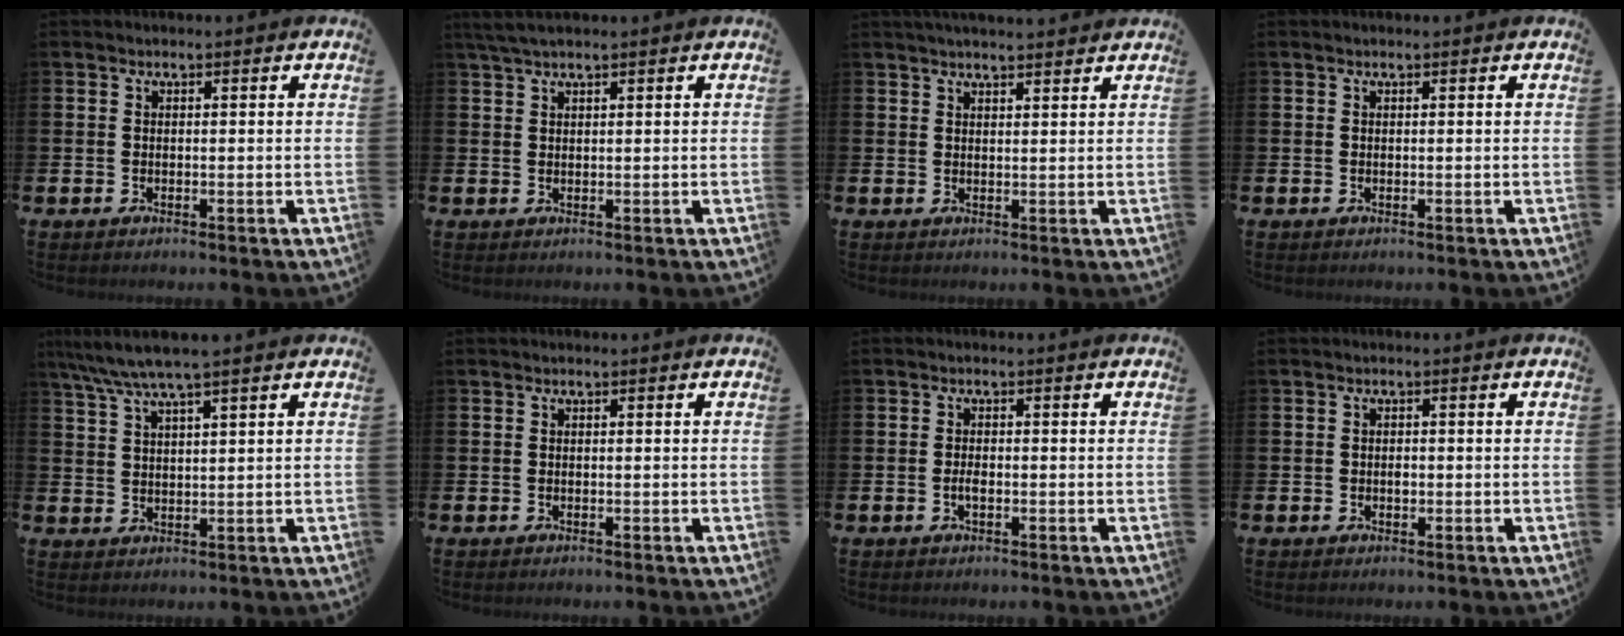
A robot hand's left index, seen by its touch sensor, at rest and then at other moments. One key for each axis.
{"total": 2.4, "fx": 1.9, "fy": 0.3, "fz": 1.4, "tx": -0.036, "ty": 0.005, "tz": 0.035}
{"total": 3.1, "fx": 3.1, "fy": 0.0, "fz": 0.4, "tx": -0.010, "ty": -0.012, "tz": 0.055}
{"total": 0.0}
{"total": 5.4, "fx": 4.4, "fy": 0.2, "fz": 3.0, "tx": -0.073, "ty": -0.009, "tz": 0.080}
{"total": 0.0}
{"total": 1.4, "fx": -0.4, "fy": 0.6, "fz": 1.2, "tx": -0.014, "ty": -0.003, "tz": -0.010}
{"total": 0.9, "fx": -0.1, "fy": 0.7, "fz": 0.6, "tx": 0.004, "ty": -0.001, "tz": -0.007}